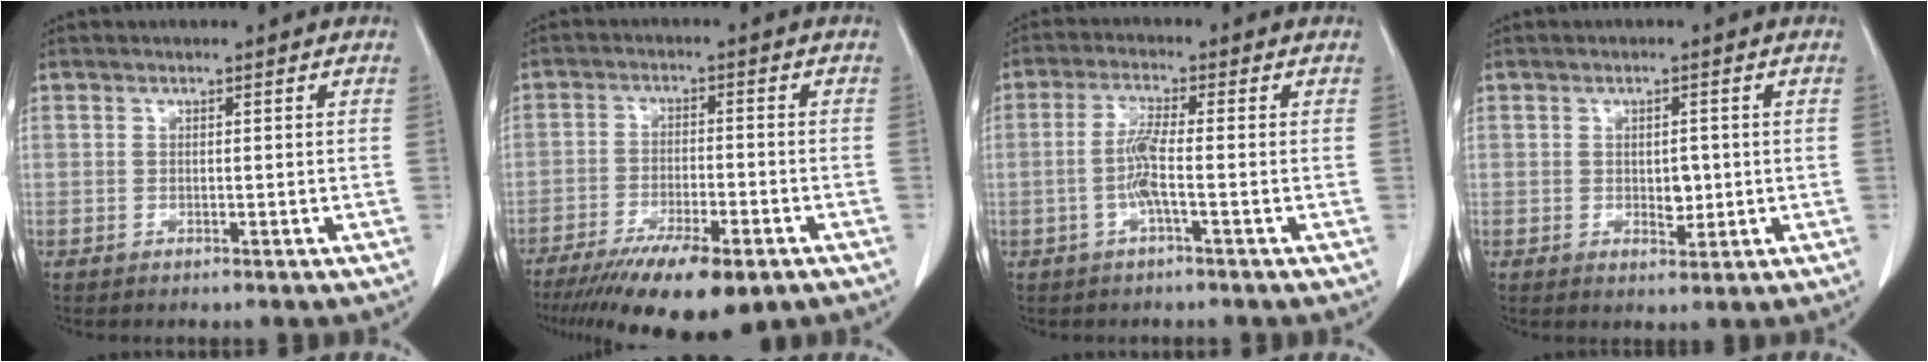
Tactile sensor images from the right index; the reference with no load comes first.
{"total": 13.1, "force": [-8.9, 3.5, 8.9], "torque": [-0.146, -0.023, -0.140]}
{"total": 4.4, "force": [-1.1, -0.1, 4.2], "torque": [-0.091, 0.002, -0.025]}
{"total": 2.7, "force": [-0.1, 1.6, 2.2], "torque": [-0.030, -0.002, 0.003]}